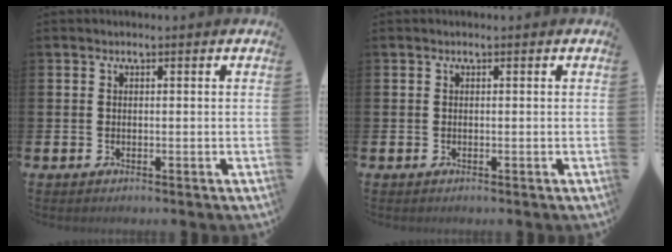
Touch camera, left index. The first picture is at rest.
{"total": 0.0}